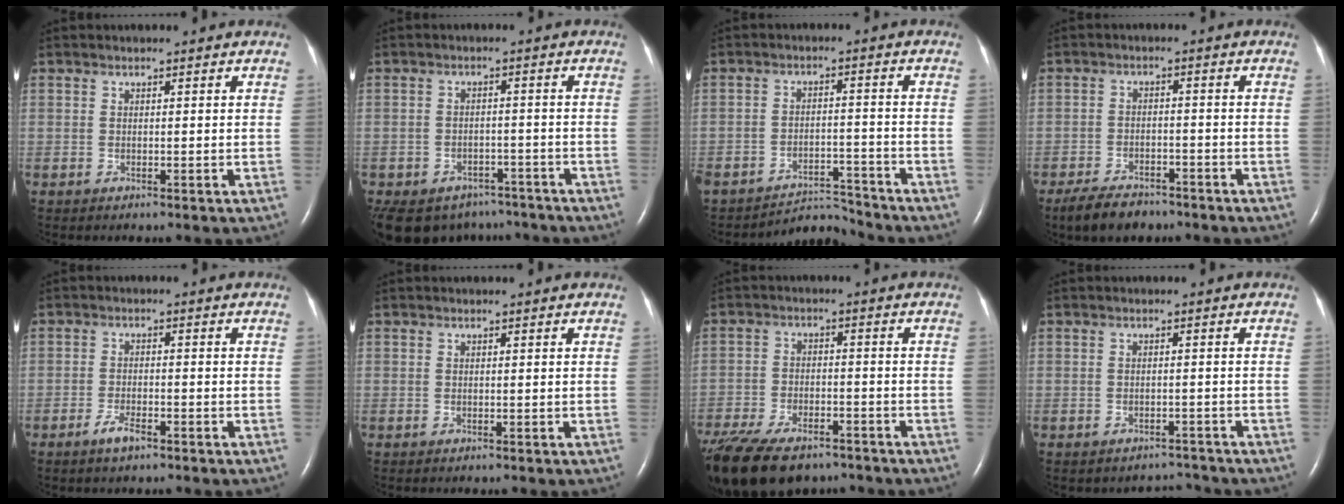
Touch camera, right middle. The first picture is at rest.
{"total": 14.1, "force": [-10.1, 8.9, 3.9], "torque": [-0.109, 0.004, -0.125]}
{"total": 6.3, "force": [-6.1, 0.7, -1.1], "torque": [0.016, 0.010, -0.102]}
{"total": 6.3, "force": [-5.0, 2.7, 2.6], "torque": [-0.056, -0.006, -0.085]}
{"total": 2.9, "force": [-2.0, 0.7, 1.9], "torque": [-0.043, 0.000, -0.038]}
{"total": 0.0}
{"total": 17.3, "force": [-12.9, 7.4, 8.9], "torque": [-0.220, -0.028, -0.202]}
{"total": 2.2, "force": [-2.0, 0.8, -0.5], "torque": [0.004, 0.006, -0.025]}